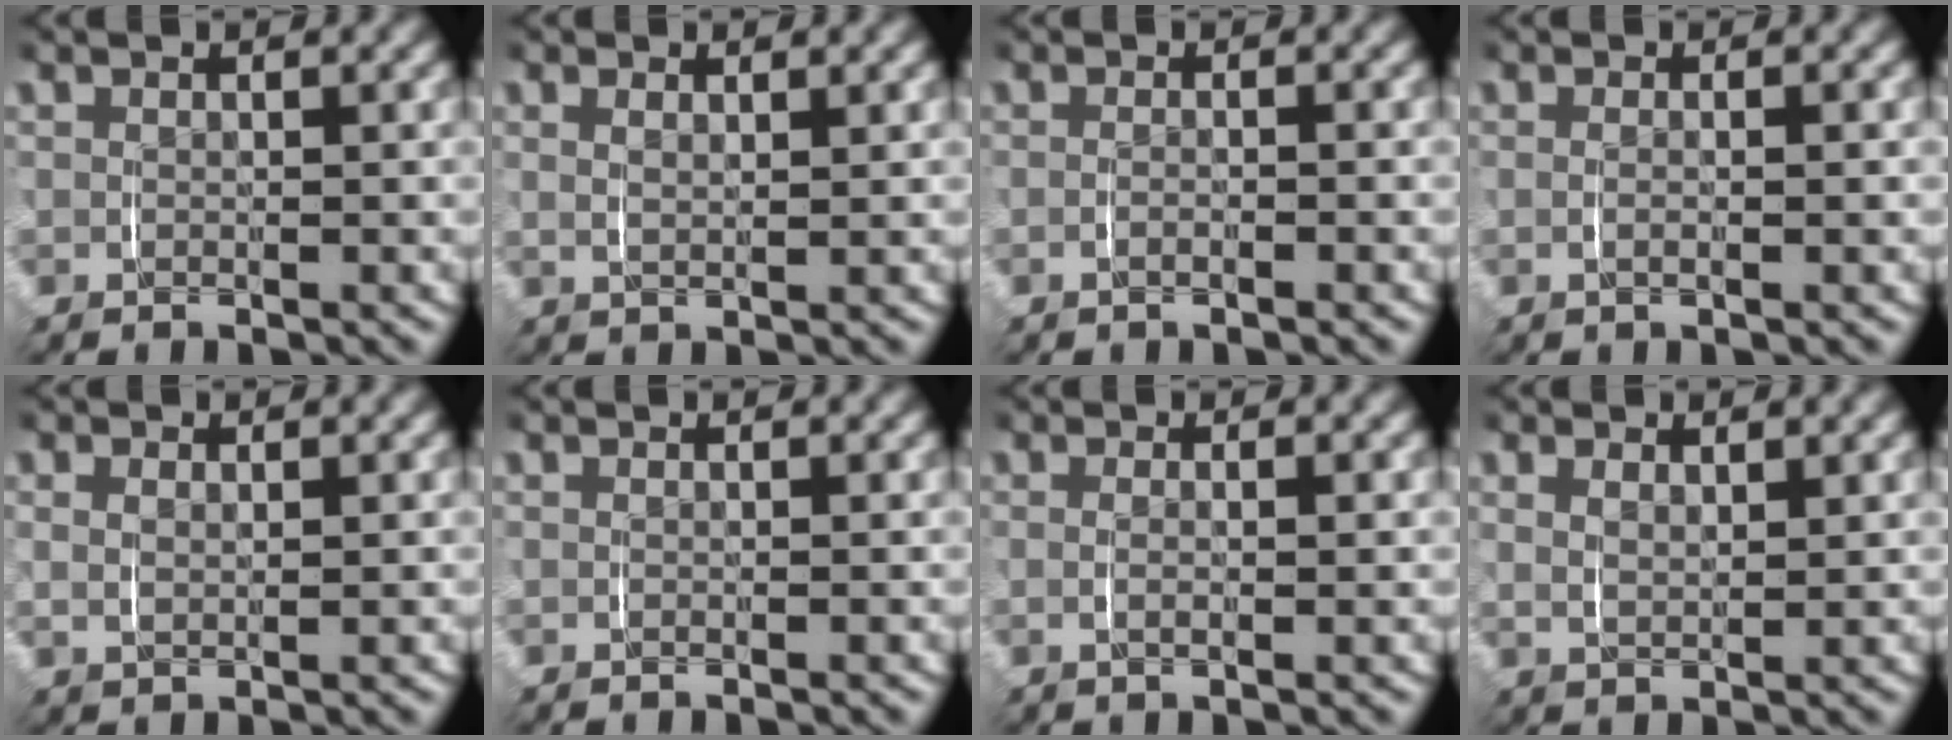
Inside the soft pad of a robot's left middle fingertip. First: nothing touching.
{"total": 1.2, "force": [0.8, 0.2, 0.9], "torque": [-0.016, -0.003, 0.021]}
{"total": 0.8, "force": [-0.5, 0.0, 0.6], "torque": [-0.017, 0.000, -0.010]}
{"total": 1.0, "force": [-0.1, 0.0, 1.0], "torque": [-0.021, -0.002, -0.001]}
{"total": 1.4, "force": [0.7, 0.8, 1.0], "torque": [-0.019, -0.004, 0.017]}
{"total": 0.0}
{"total": 1.3, "force": [0.1, 0.1, 1.3], "torque": [-0.024, -0.004, 0.003]}
{"total": 1.5, "force": [1.1, 0.5, 1.0], "torque": [-0.020, -0.004, 0.026]}